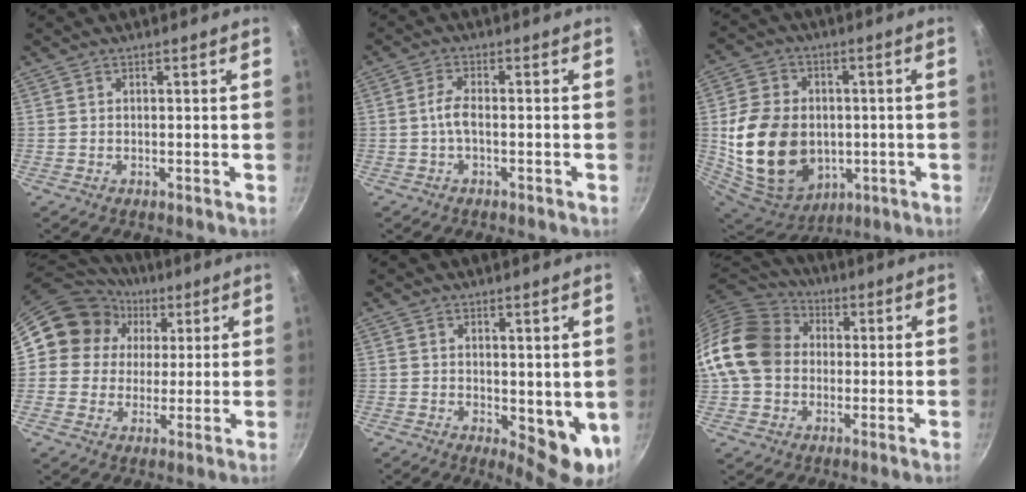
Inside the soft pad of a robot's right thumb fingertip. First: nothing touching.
{"total": 3.1, "force": [-1.0, 1.1, 2.8], "torque": [-0.067, 0.016, -0.024]}
{"total": 21.6, "force": [-1.7, 16.8, 13.6], "torque": [-0.246, 0.009, -0.009]}
{"total": 13.0, "force": [4.2, 11.7, 3.8], "torque": [-0.039, 0.005, 0.056]}
{"total": 7.7, "force": [1.2, 3.7, 6.6], "torque": [-0.069, -0.017, 0.026]}
{"total": 16.0, "force": [1.1, 13.1, 9.1], "torque": [-0.157, 0.032, 0.007]}